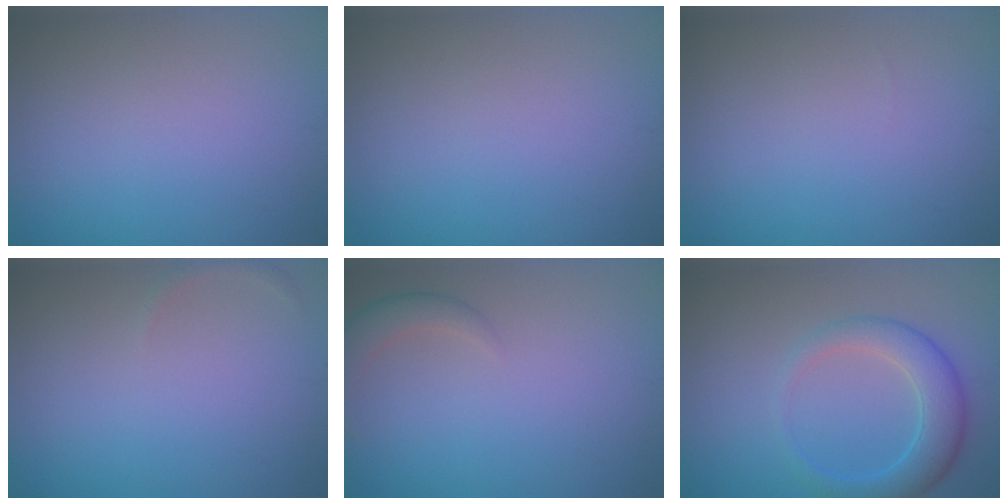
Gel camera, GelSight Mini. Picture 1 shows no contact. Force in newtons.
{"total": 0.0}
{"total": 0.0}
{"total": 0.6, "press": 0.6, "slide": 0.1}
{"total": 2.0, "press": 2.0, "slide": 0.1}
{"total": 4.2, "press": 4.2, "slide": 0.5}